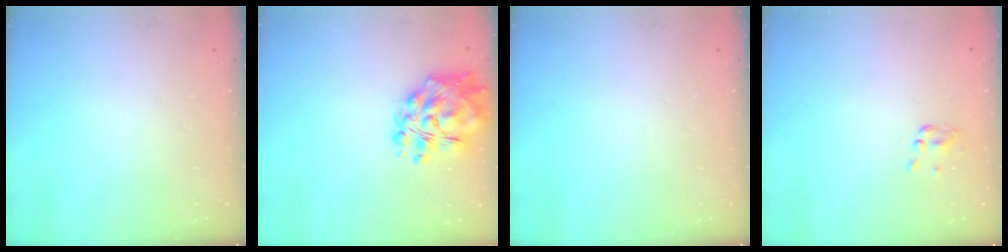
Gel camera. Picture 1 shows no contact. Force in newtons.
{"total": 13.4, "press": 12.5, "slide": 4.7}
{"total": 0.0}
{"total": 1.8, "press": 1.7, "slide": 0.7}